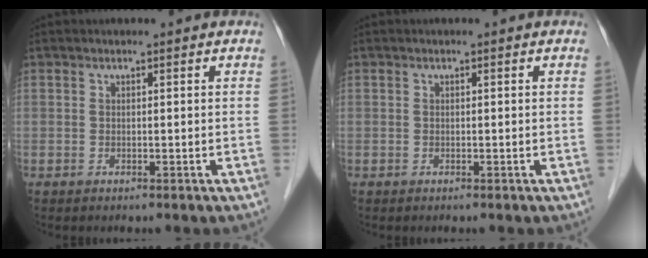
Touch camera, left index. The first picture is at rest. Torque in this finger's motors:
{"motor_torque": [0.04, 0.04, 0.00, 0.00]}